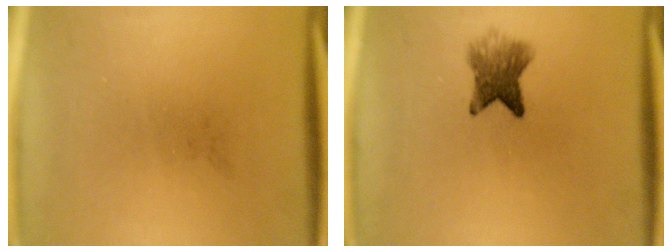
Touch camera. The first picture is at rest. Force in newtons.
{"total": 4.8}